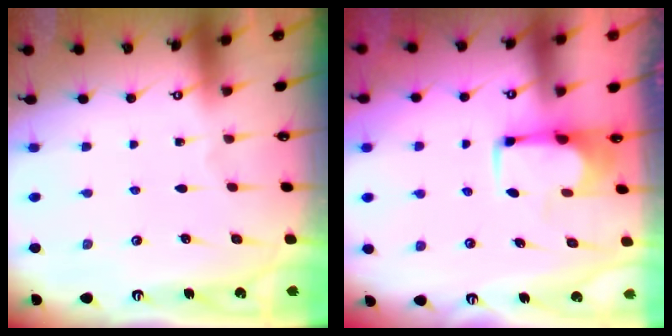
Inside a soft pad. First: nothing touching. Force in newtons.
{"total": 1.8, "press": 1.6, "slide": 0.8}